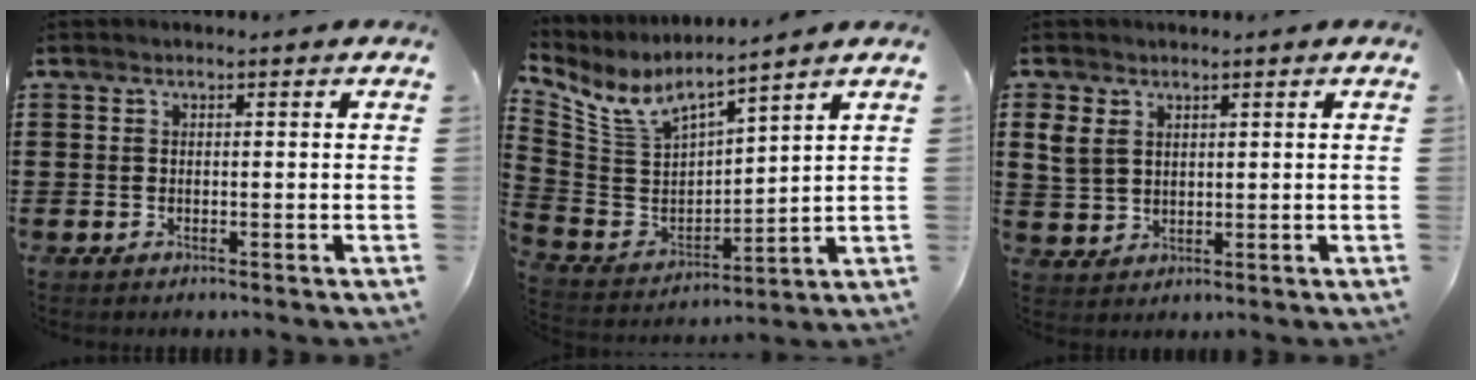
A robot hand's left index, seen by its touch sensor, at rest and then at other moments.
{"total": 7.5, "force": [6.2, 2.0, 3.8], "torque": [-0.105, -0.038, 0.106]}
{"total": 3.6, "force": [2.0, 2.8, 1.2], "torque": [-0.038, 0.011, 0.037]}